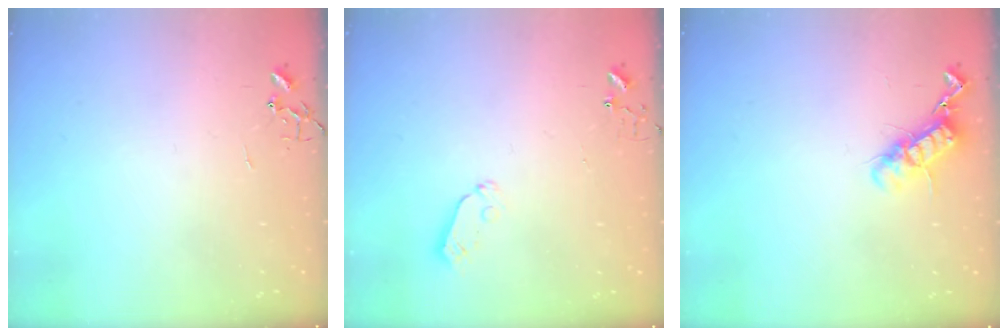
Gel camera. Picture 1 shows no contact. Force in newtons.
{"total": 4.6, "press": 4.6, "slide": 0.3}
{"total": 12.1, "press": 12.1, "slide": 0.4}